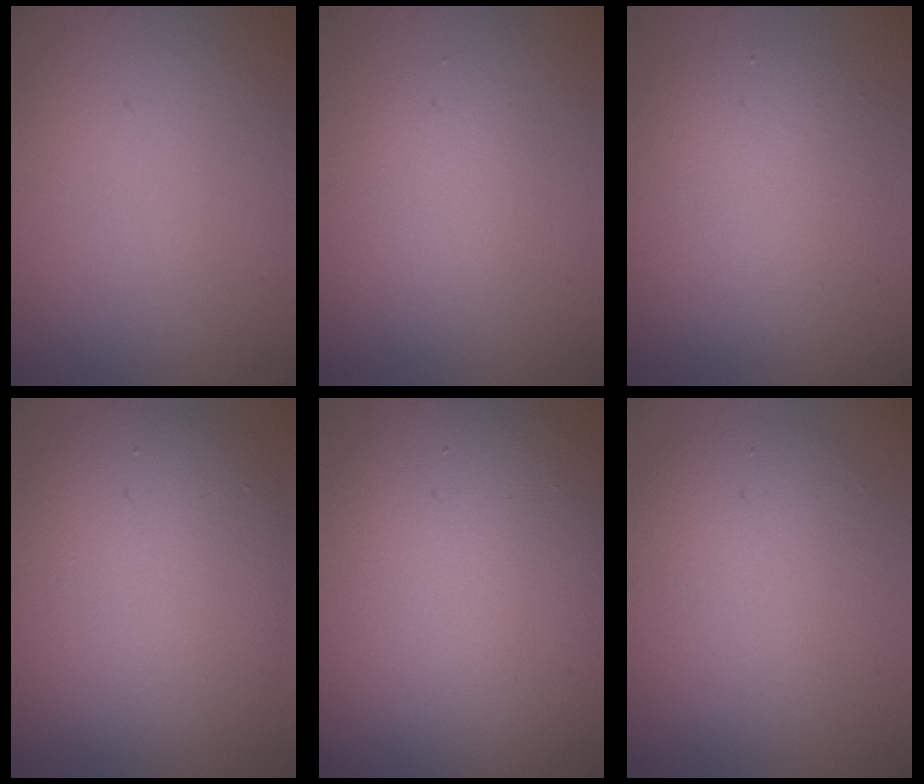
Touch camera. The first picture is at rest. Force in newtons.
{"total": 2.4, "press": 2.4, "slide": 0.2}
{"total": 4.7, "press": 4.7, "slide": 0.3}
{"total": 10.5, "press": 10.5, "slide": 0.2}
{"total": 18.0, "press": 18.0, "slide": 0.8}
{"total": 5.9, "press": 5.9, "slide": 0.2}